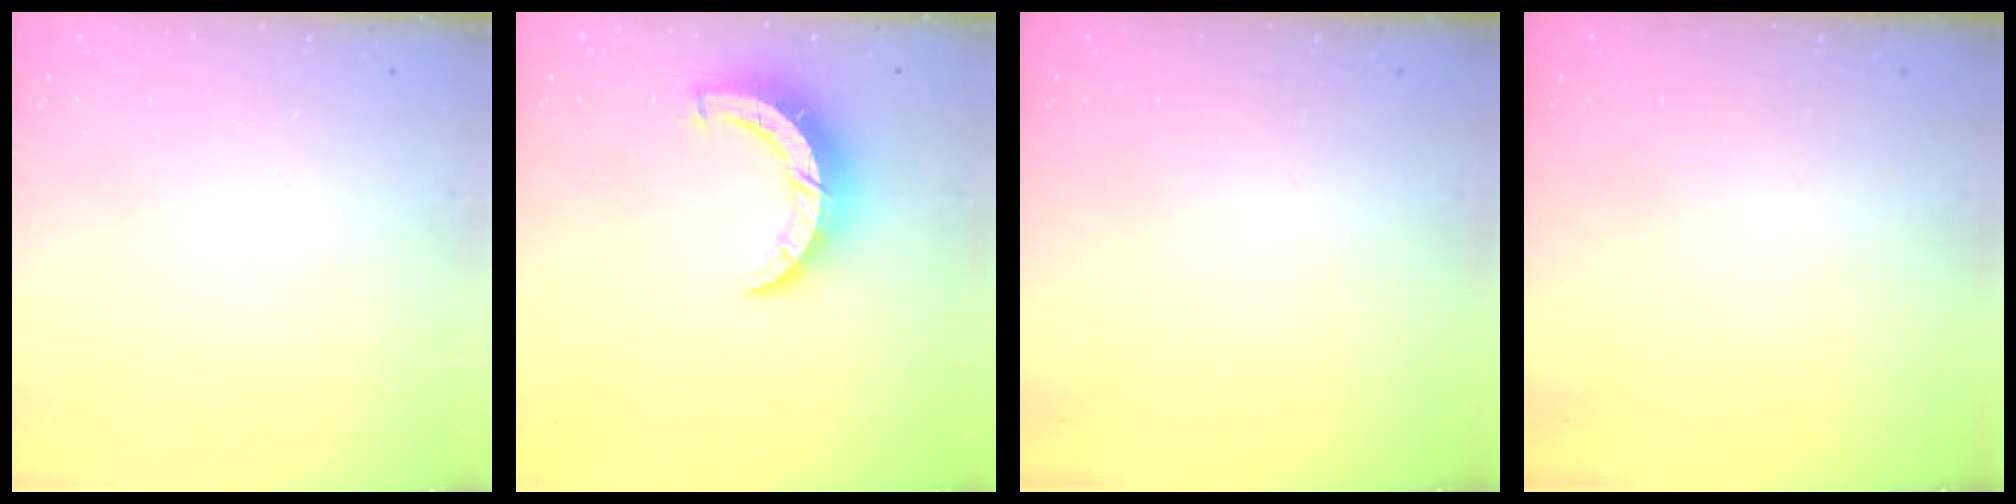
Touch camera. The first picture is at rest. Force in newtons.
{"total": 8.6, "press": 8.5, "slide": 0.7}
{"total": 0.0}
{"total": 0.0}